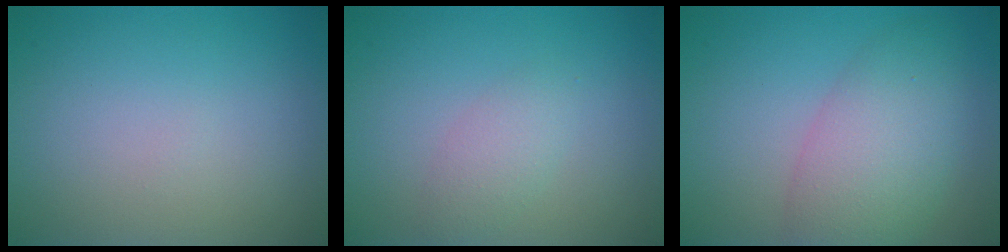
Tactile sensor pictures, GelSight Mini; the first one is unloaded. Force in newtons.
{"total": 1.8, "press": 1.8, "slide": 0.1}
{"total": 6.1, "press": 6.1, "slide": 0.2}